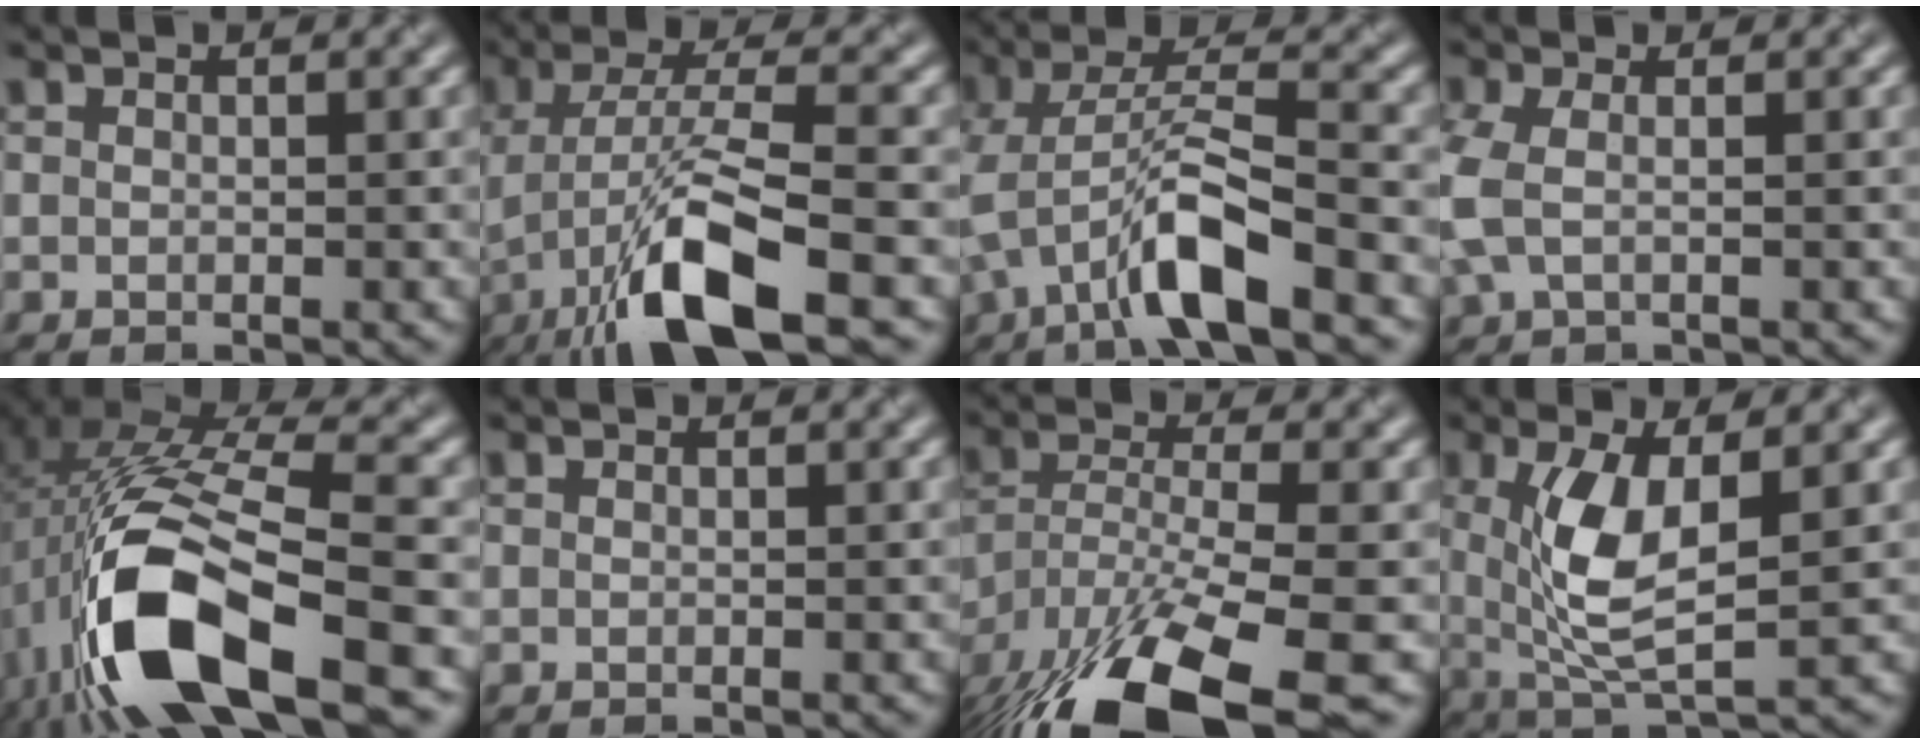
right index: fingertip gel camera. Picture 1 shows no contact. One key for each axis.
{"total": 9.9, "fx": -4.4, "fy": 2.5, "fz": 8.5, "tx": -0.163, "ty": 0.001, "tz": -0.083}
{"total": 7.8, "fx": -4.0, "fy": 2.2, "fz": 6.4, "tx": -0.127, "ty": 0.005, "tz": -0.077}
{"total": 3.3, "fx": -0.4, "fy": 1.9, "fz": 2.7, "tx": -0.086, "ty": -0.003, "tz": -0.011}
{"total": 15.3, "fx": -5.6, "fy": 6.2, "fz": 12.8, "tx": -0.263, "ty": -0.020, "tz": -0.093}
{"total": 0.0}
{"total": 13.5, "fx": -8.7, "fy": 4.3, "fz": 9.4, "tx": -0.209, "ty": -0.038, "tz": -0.148}
{"total": 6.8, "fx": 0.7, "fy": 2.3, "fz": 6.3, "tx": -0.134, "ty": -0.013, "tz": 0.018}